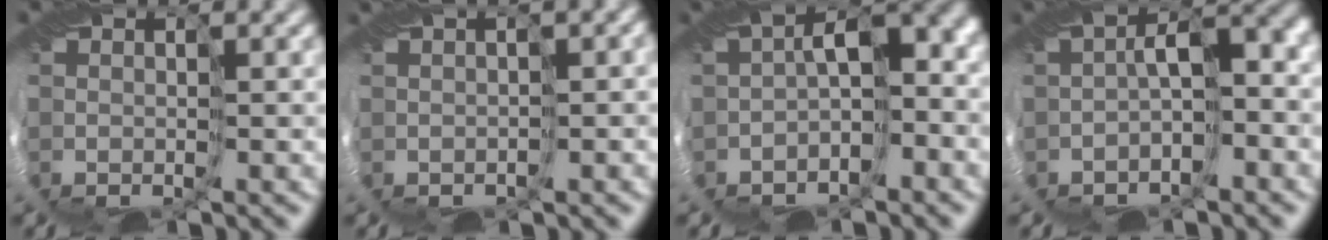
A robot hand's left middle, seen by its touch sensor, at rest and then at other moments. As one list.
[{"total": 3.9, "force": [1.7, 1.1, 3.4], "torque": [-0.048, 0.016, 0.034]}, {"total": 6.3, "force": [-0.4, 3.5, 5.2], "torque": [-0.071, 0.014, -0.005]}, {"total": 5.6, "force": [-0.5, 2.9, 4.7], "torque": [-0.061, 0.020, -0.004]}]